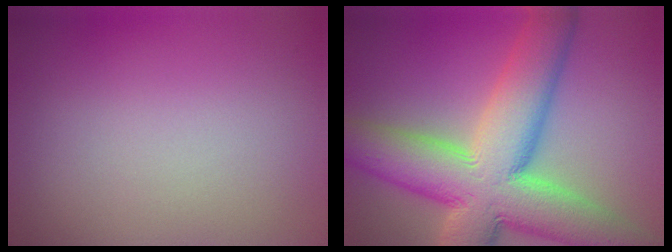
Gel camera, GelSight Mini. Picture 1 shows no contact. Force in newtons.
{"total": 13.9, "press": 13.9, "slide": 1.0}